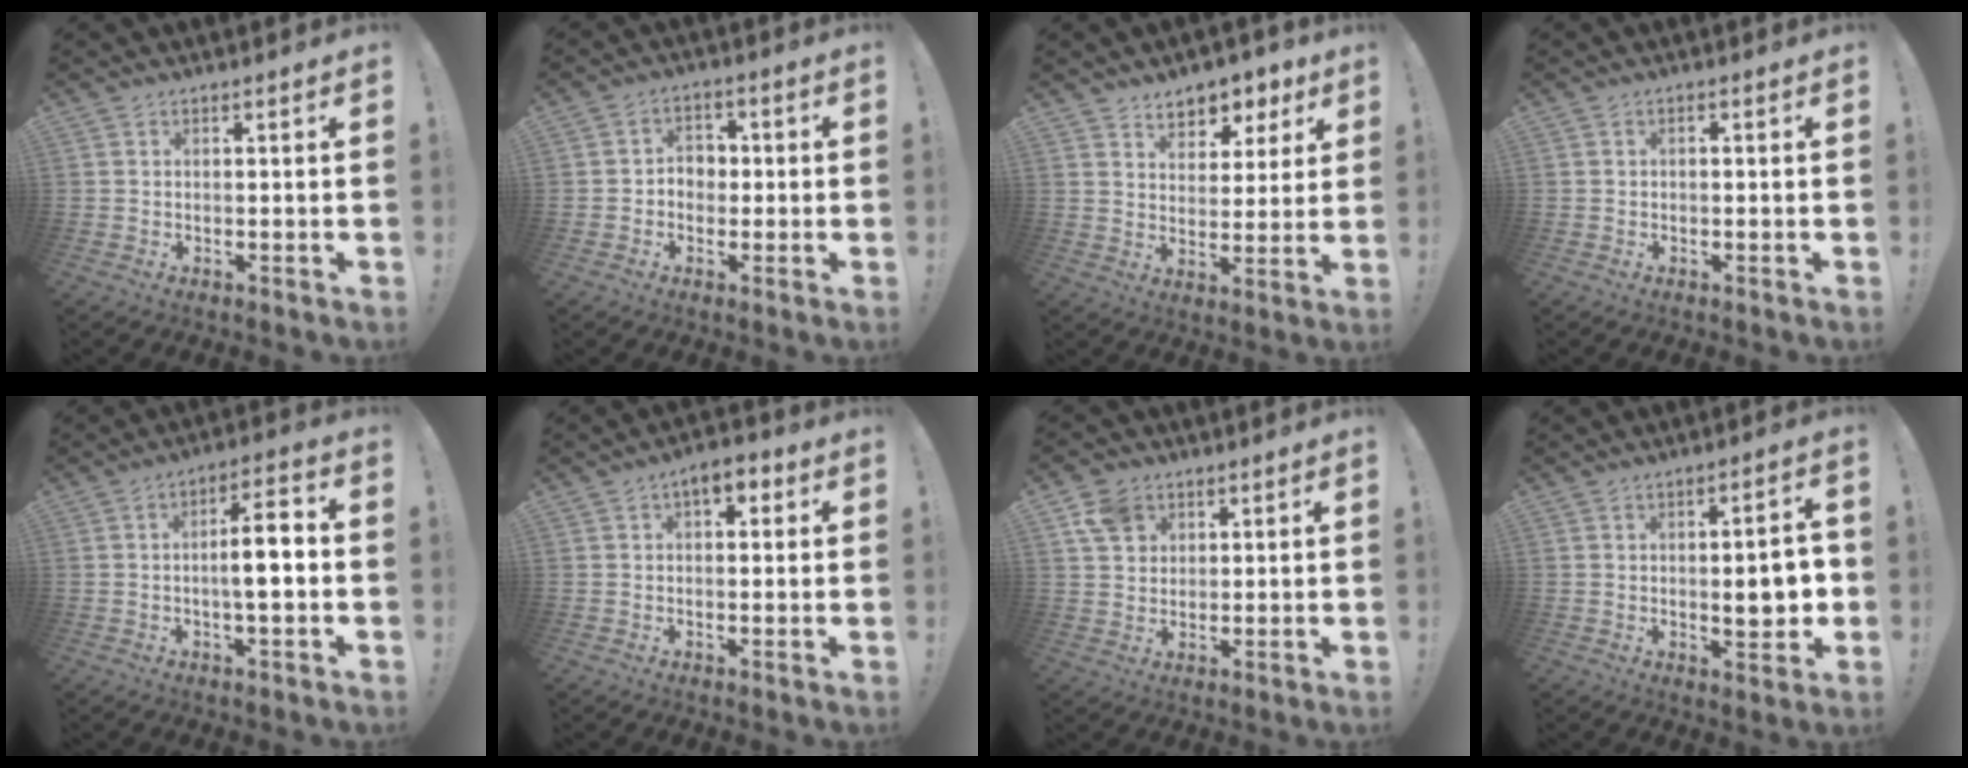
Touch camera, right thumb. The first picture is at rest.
{"total": 5.0, "force": [-0.6, 4.3, 2.5], "torque": [-0.043, 0.008, -0.011]}
{"total": 7.1, "force": [5.1, 4.7, 1.6], "torque": [-0.014, -0.043, 0.094]}
{"total": 0.8, "force": [-0.6, 0.4, 0.4], "torque": [-0.016, 0.005, -0.009]}
{"total": 8.8, "force": [-1.2, 2.3, 8.4], "torque": [-0.132, 0.012, -0.024]}
{"total": 4.7, "force": [1.7, 2.7, 3.4], "torque": [-0.038, -0.003, 0.025]}
{"total": 7.4, "force": [3.8, 5.7, 2.7], "torque": [-0.043, -0.012, 0.076]}
{"total": 8.7, "force": [-0.4, 2.7, 8.2], "torque": [-0.097, -0.008, -0.010]}